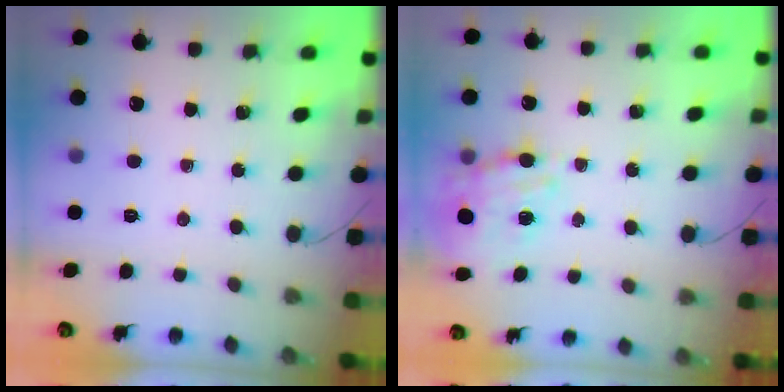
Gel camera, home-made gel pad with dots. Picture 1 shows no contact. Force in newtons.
{"total": 12.8, "press": 12.2, "slide": 3.8}